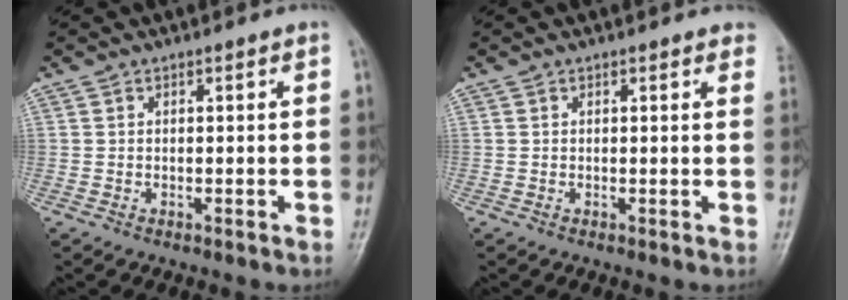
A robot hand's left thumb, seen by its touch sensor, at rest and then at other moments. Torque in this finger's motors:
{"motor_torque": [0.85, 0.23, 0.39, -0.61, 0.00]}